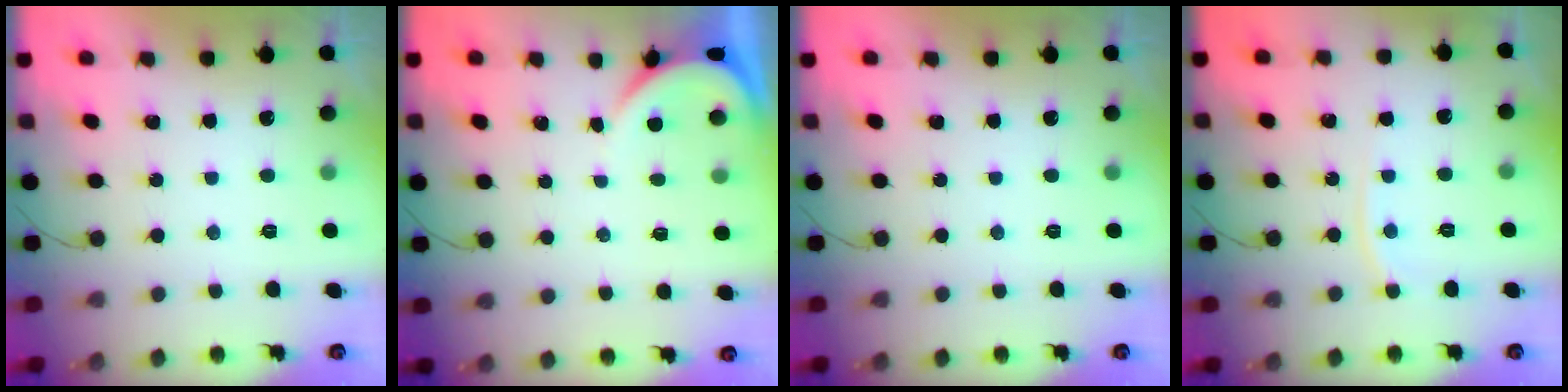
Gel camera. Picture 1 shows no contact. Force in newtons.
{"total": 2.1, "press": 2.1, "slide": 0.2}
{"total": 0.0}
{"total": 4.5, "press": 4.5, "slide": 0.6}